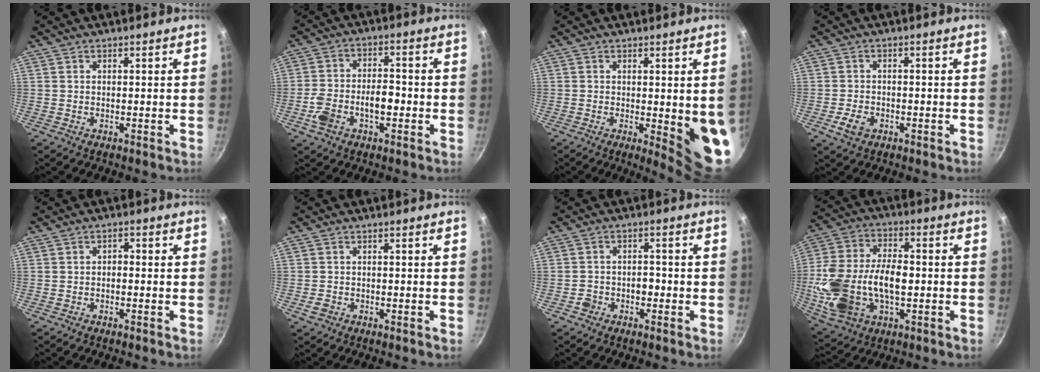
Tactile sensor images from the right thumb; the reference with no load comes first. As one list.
[{"total": 8.6, "force": [-2.7, 5.0, 6.5], "torque": [-0.105, 0.037, -0.052]}, {"total": 8.8, "force": [-0.5, 2.3, 8.5], "torque": [-0.083, -0.018, -0.002]}, {"total": 4.0, "force": [-1.7, 2.7, 2.3], "torque": [-0.041, 0.012, -0.029]}, {"total": 1.4, "force": [-0.5, 0.9, 1.0], "torque": [-0.013, 0.011, -0.009]}, {"total": 1.9, "force": [-0.8, 1.4, 0.8], "torque": [-0.017, 0.006, -0.015]}, {"total": 3.3, "force": [-1.5, 2.6, 1.4], "torque": [-0.002, 0.026, -0.025]}, {"total": 19.0, "force": [-2.2, 11.6, 14.9], "torque": [-0.286, 0.026, -0.035]}]